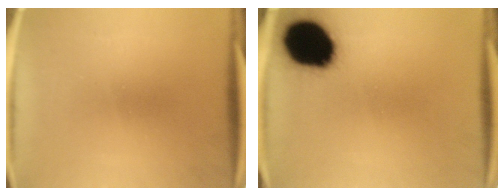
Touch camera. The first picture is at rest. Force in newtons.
{"total": 18.5}